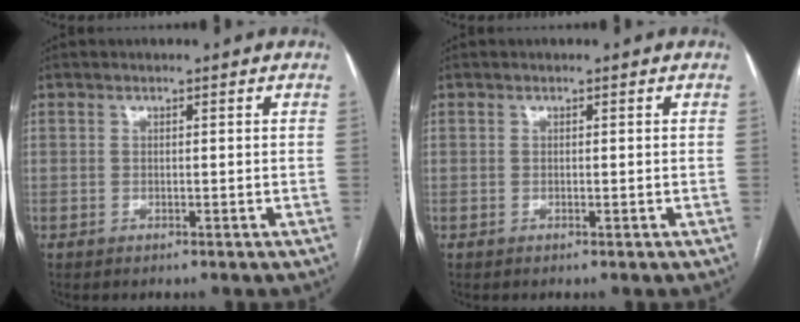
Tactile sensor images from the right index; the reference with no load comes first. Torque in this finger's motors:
{"motor_torque": [0.00, 0.00, 0.00, 0.00]}